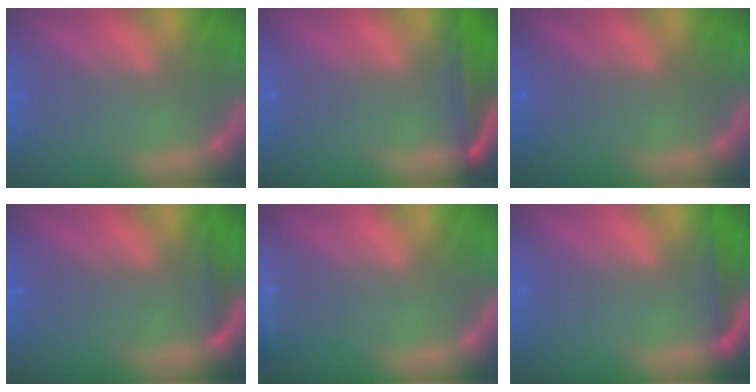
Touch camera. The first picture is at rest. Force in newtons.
{"total": 5.5}
{"total": 0.0}
{"total": 1.4}
{"total": 2.4}
{"total": 3.0}